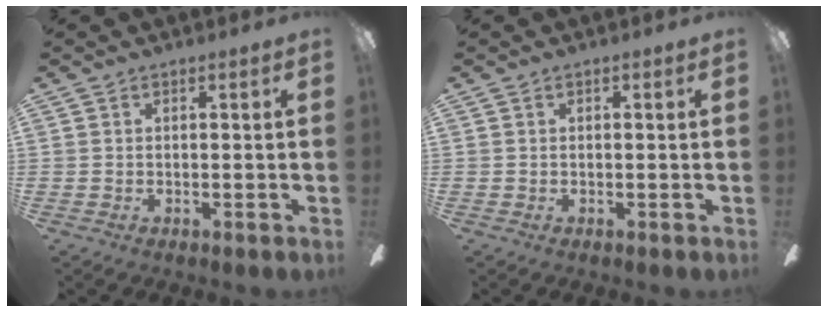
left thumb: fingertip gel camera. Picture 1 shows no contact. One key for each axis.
{"total": 0.0}